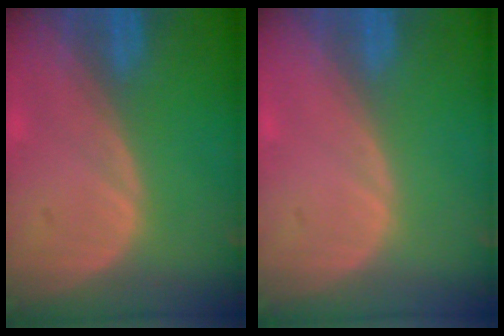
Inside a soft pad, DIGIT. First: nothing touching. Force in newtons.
{"total": 0.0}